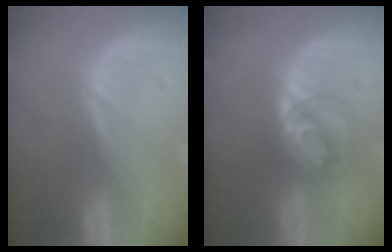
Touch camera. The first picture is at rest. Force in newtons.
{"total": 5.8, "press": 5.4, "slide": 2.0}